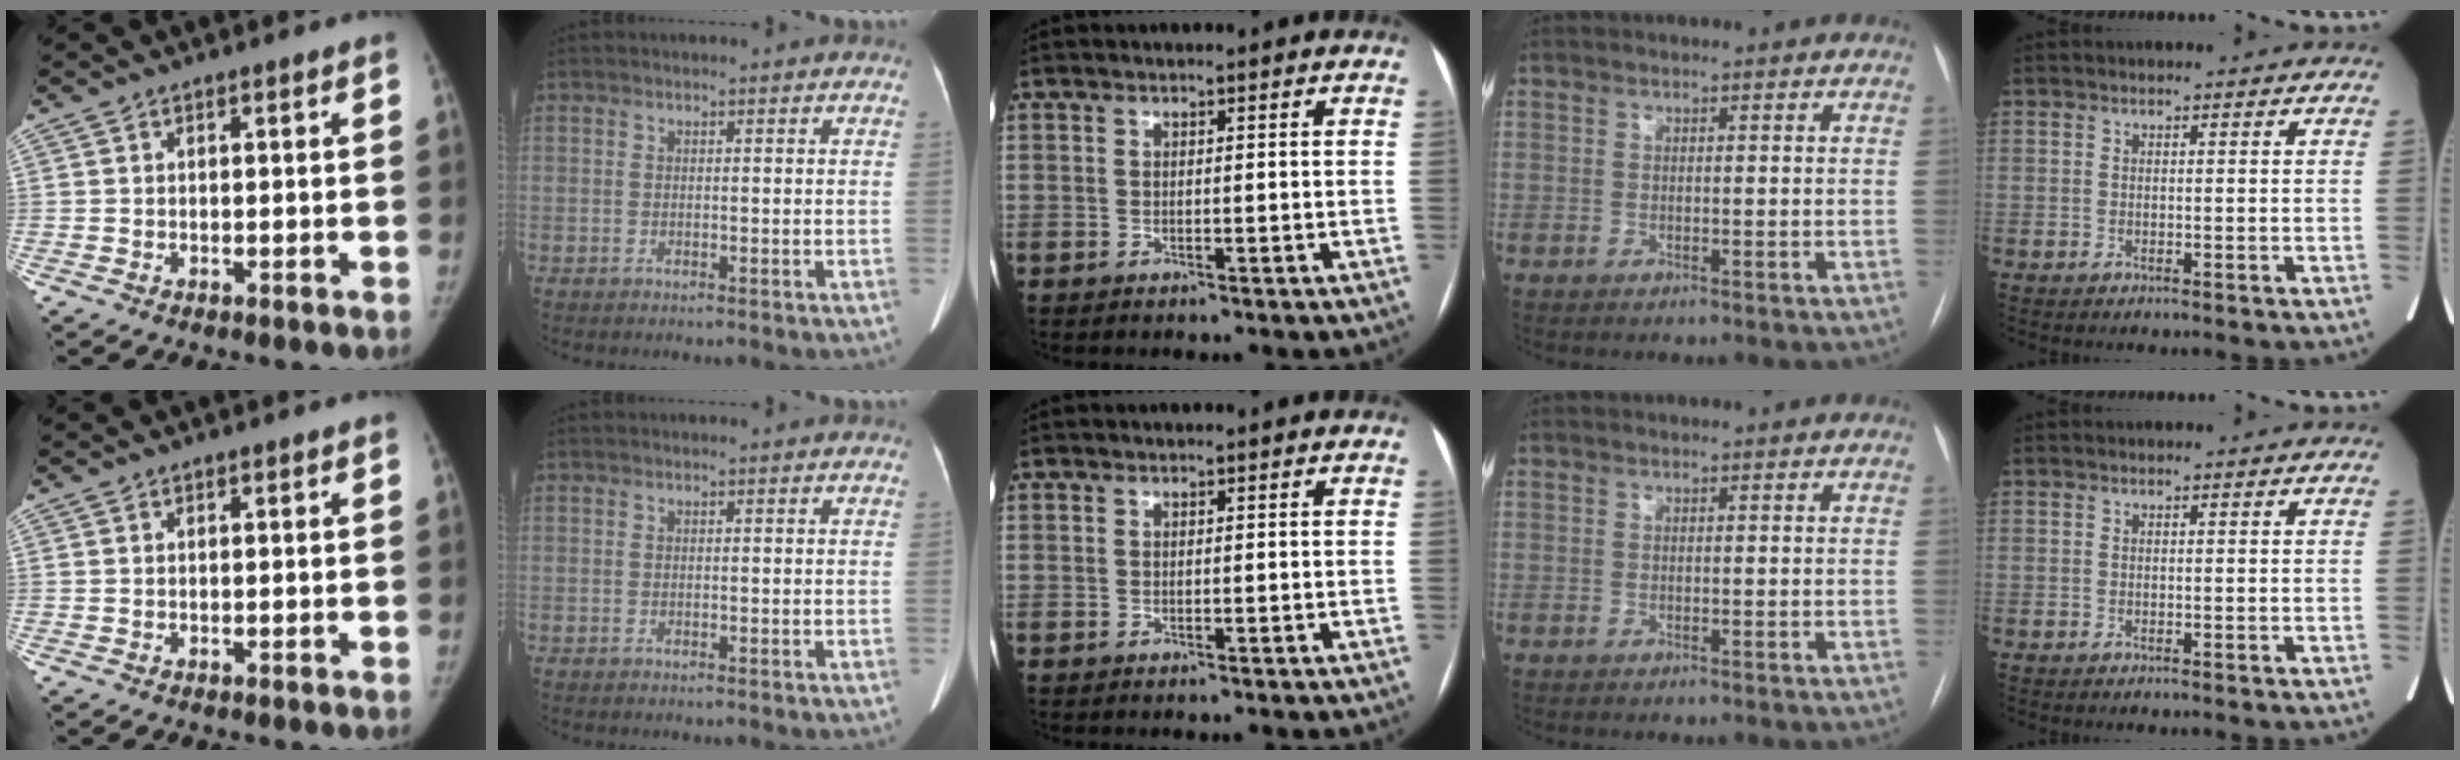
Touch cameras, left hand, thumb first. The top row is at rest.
{}